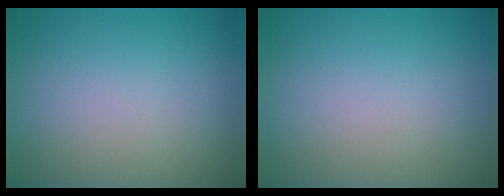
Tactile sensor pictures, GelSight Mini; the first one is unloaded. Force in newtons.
{"total": 0.0}